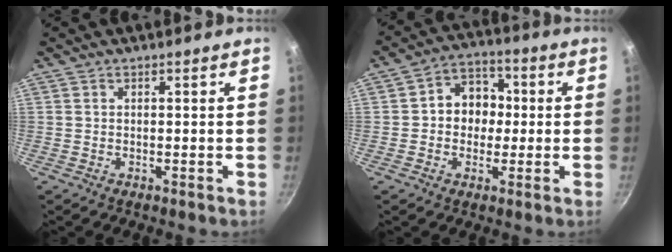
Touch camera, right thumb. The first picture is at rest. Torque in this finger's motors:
{"motor_torque": [-0.33, 0.47, 0.03, 0.12, 0.03]}